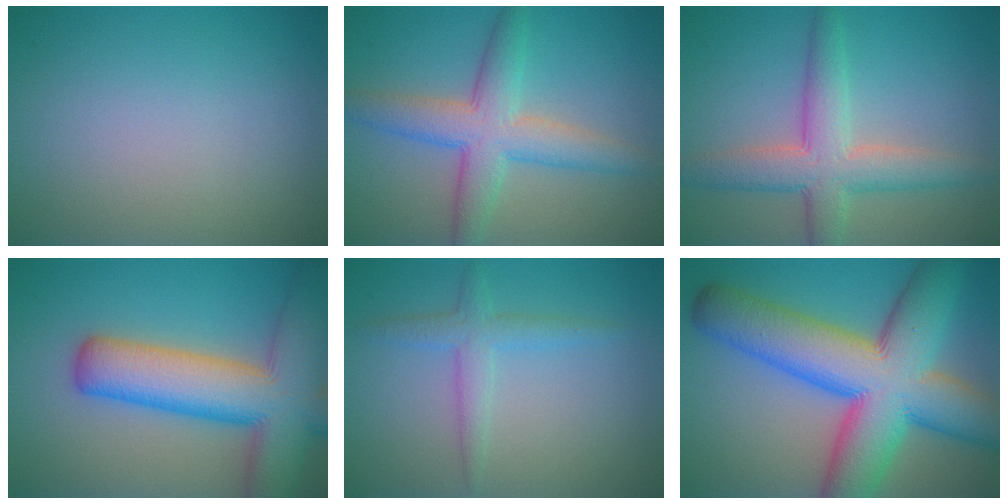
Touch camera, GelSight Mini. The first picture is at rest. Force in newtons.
{"total": 5.9, "press": 5.9, "slide": 0.3}
{"total": 5.7, "press": 5.7, "slide": 0.2}
{"total": 11.7, "press": 11.7, "slide": 0.7}
{"total": 2.5, "press": 2.5, "slide": 0.1}
{"total": 14.8, "press": 14.8, "slide": 0.5}